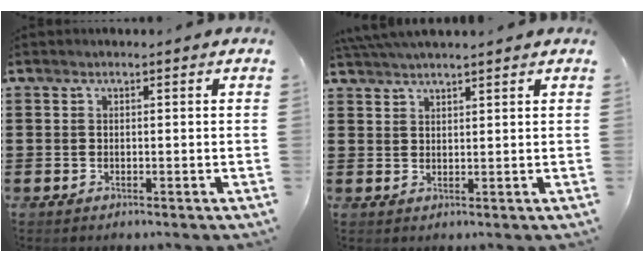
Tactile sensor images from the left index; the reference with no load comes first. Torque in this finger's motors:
{"motor_torque": [0.56, -0.55, 0.98, 0.12]}